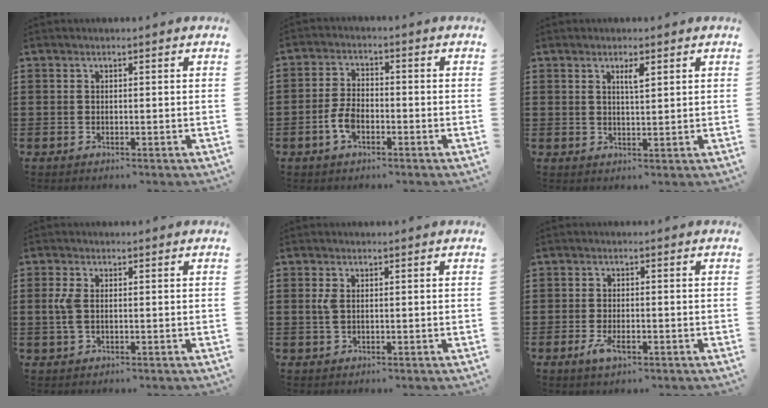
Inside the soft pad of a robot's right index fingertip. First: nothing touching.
{"total": 4.4, "force": [-1.6, 2.3, 3.5], "torque": [-0.087, -0.003, -0.035]}
{"total": 2.2, "force": [1.2, 0.5, 1.8], "torque": [-0.028, -0.001, 0.018]}
{"total": 3.5, "force": [0.1, 1.8, 3.0], "torque": [-0.090, -0.005, -0.009]}
{"total": 2.2, "force": [0.3, 1.2, 1.9], "torque": [-0.047, 0.003, 0.002]}
{"total": 2.9, "force": [-1.0, 1.2, 2.5], "torque": [-0.056, -0.004, -0.021]}